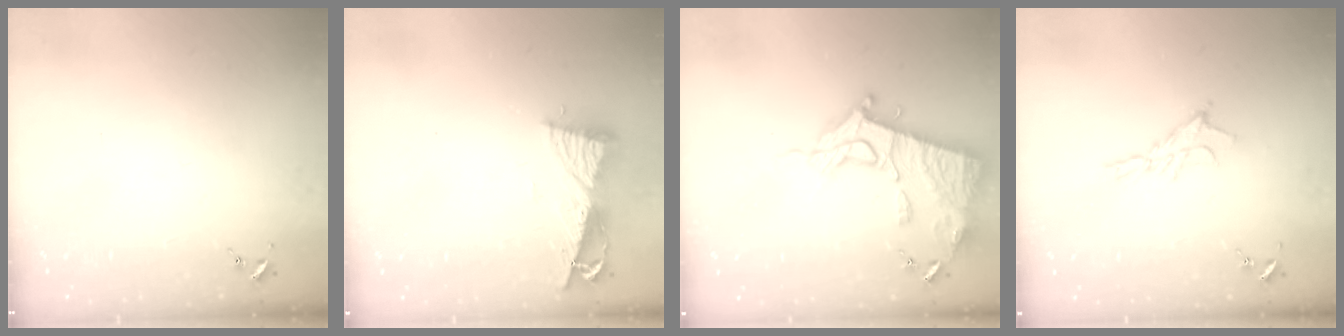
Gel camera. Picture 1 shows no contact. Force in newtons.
{"total": 8.9, "press": 8.9, "slide": 1.1}
{"total": 16.5, "press": 16.4, "slide": 1.4}
{"total": 8.5, "press": 8.4, "slide": 0.6}